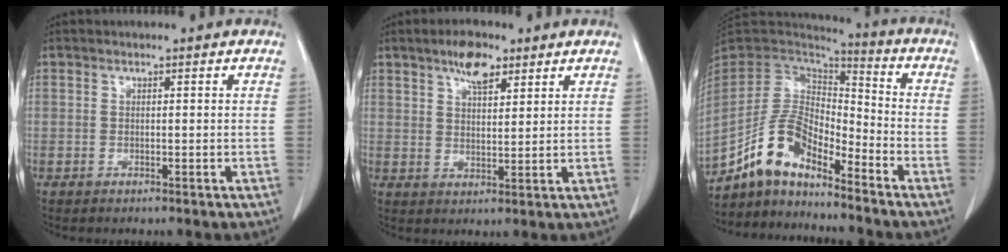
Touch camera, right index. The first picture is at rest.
{"total": 5.5, "force": [3.6, 2.1, 3.7], "torque": [-0.068, 0.006, 0.062]}
{"total": 11.5, "force": [-9.2, 3.5, 5.9], "torque": [-0.122, 0.032, -0.175]}